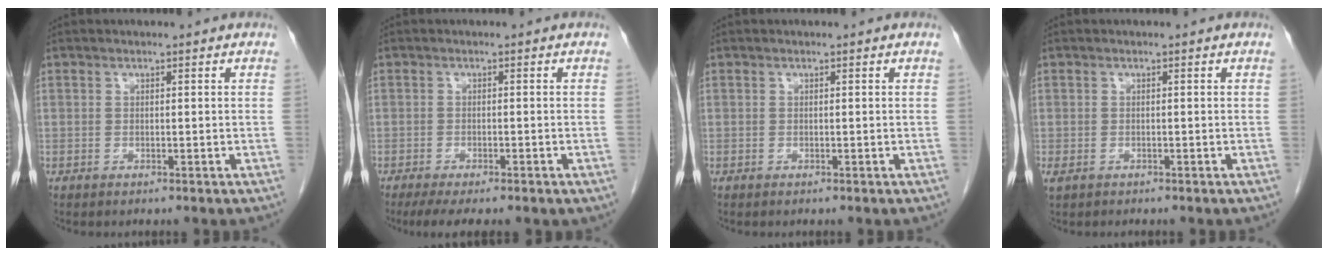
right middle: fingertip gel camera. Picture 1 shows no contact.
{"total": 7.0, "force": [-5.1, 1.8, 4.5], "torque": [-0.063, -0.015, -0.073]}
{"total": 0.0}
{"total": 1.5, "force": [-0.9, 0.9, 0.8], "torque": [-0.020, -0.003, -0.009]}